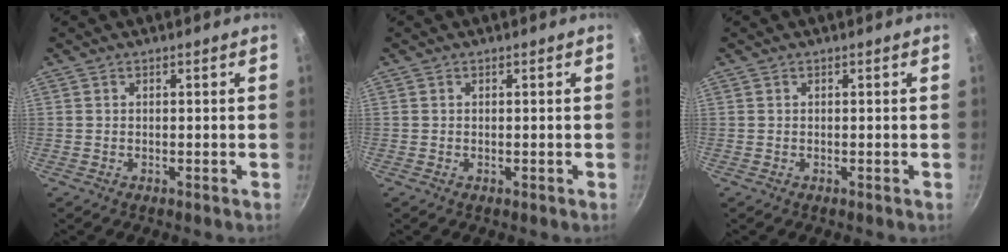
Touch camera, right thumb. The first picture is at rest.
{"total": 0.0}
{"total": 0.0}